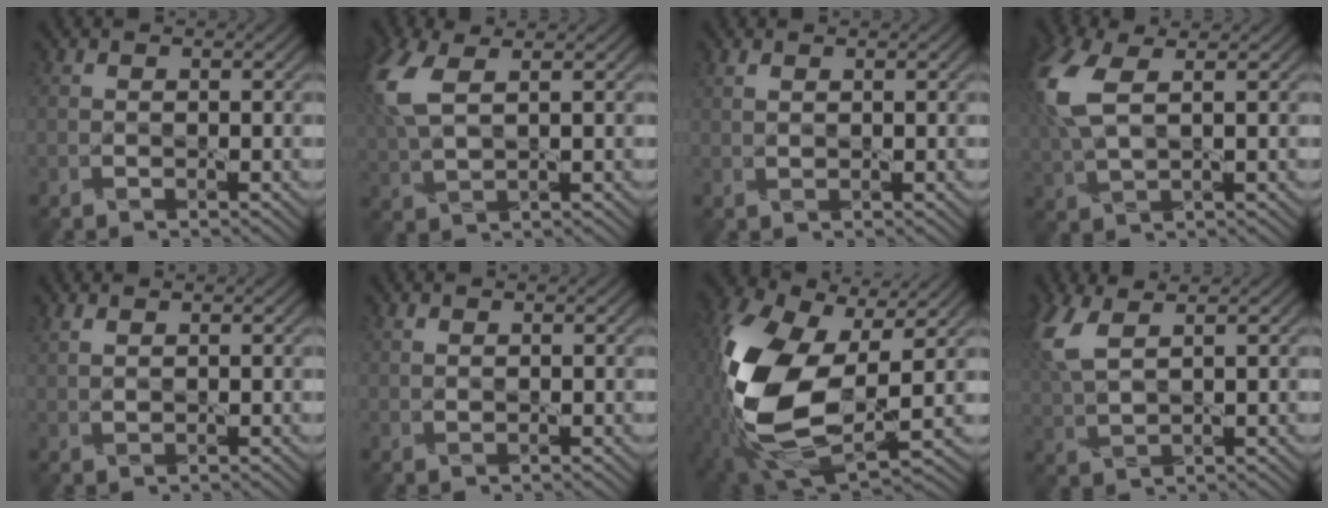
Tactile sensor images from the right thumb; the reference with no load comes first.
{"total": 7.8, "force": [2.5, 3.6, 6.4], "torque": [-0.188, 0.012, 0.050]}
{"total": 1.0, "force": [0.7, 0.2, 0.6], "torque": [-0.022, 0.001, 0.016]}
{"total": 9.3, "force": [2.4, 4.4, 7.8], "torque": [-0.232, 0.012, 0.046]}
{"total": 1.3, "force": [1.0, 0.2, 0.8], "torque": [-0.027, 0.002, 0.025]}
{"total": 0.8, "force": [0.5, 0.3, 0.5], "torque": [-0.017, 0.000, 0.013]}
{"total": 18.0, "force": [-0.3, 9.9, 15.0], "torque": [-0.352, -0.016, -0.010]}
{"total": 7.0, "force": [3.1, 2.8, 5.6], "torque": [-0.156, 0.014, 0.063]}